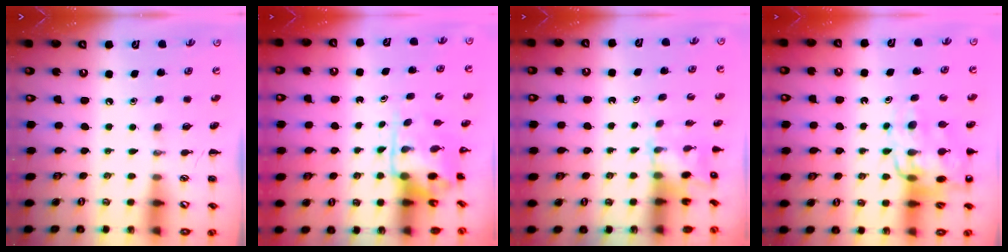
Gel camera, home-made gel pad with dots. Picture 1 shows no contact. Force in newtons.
{"total": 3.4, "press": 3.3, "slide": 0.6}
{"total": 2.4, "press": 2.3, "slide": 0.8}
{"total": 13.4, "press": 13.0, "slide": 3.2}